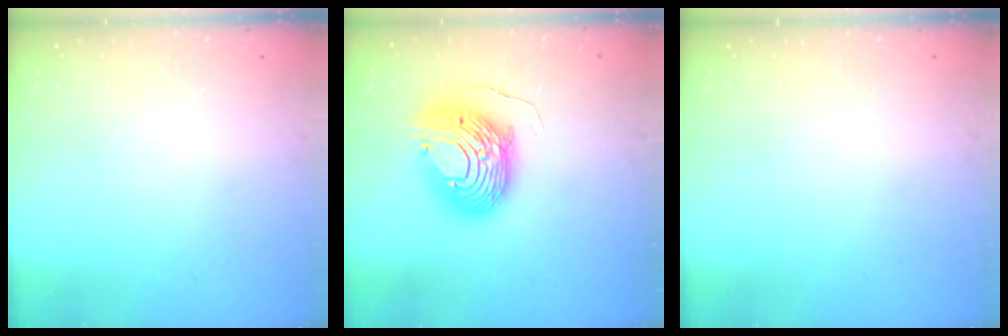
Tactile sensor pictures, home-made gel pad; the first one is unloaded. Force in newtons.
{"total": 19.1, "press": 19.0, "slide": 1.8}
{"total": 0.0}